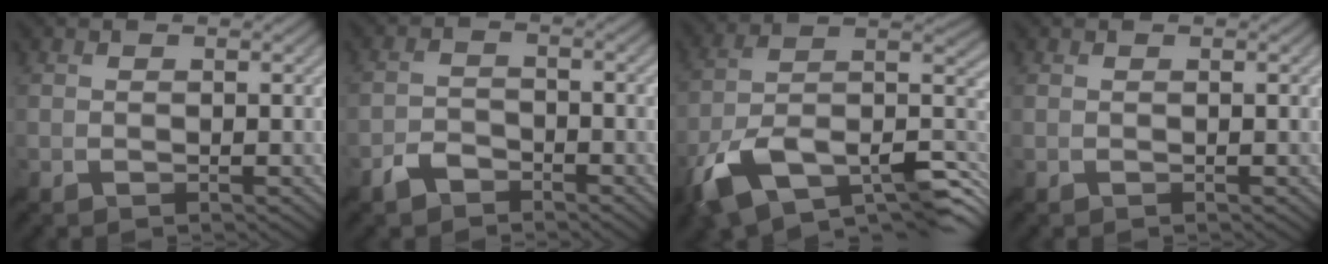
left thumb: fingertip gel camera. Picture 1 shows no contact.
{"total": 2.8, "force": [-2.2, 1.5, 0.9], "torque": [-0.020, -0.002, -0.052]}
{"total": 16.7, "force": [-8.0, 8.4, 12.1], "torque": [-0.259, -0.025, -0.129]}
{"total": 0.0}